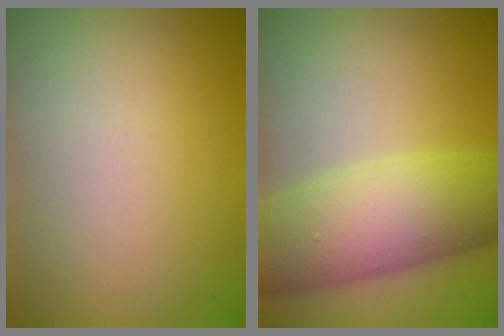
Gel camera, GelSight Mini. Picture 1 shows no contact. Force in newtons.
{"total": 8.9, "press": 8.9, "slide": 0.3}